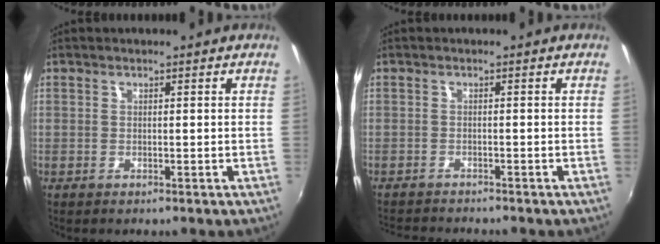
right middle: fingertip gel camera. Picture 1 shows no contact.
{"total": 4.7, "force": [-4.5, 0.3, 1.1], "torque": [-0.035, -0.014, -0.075]}